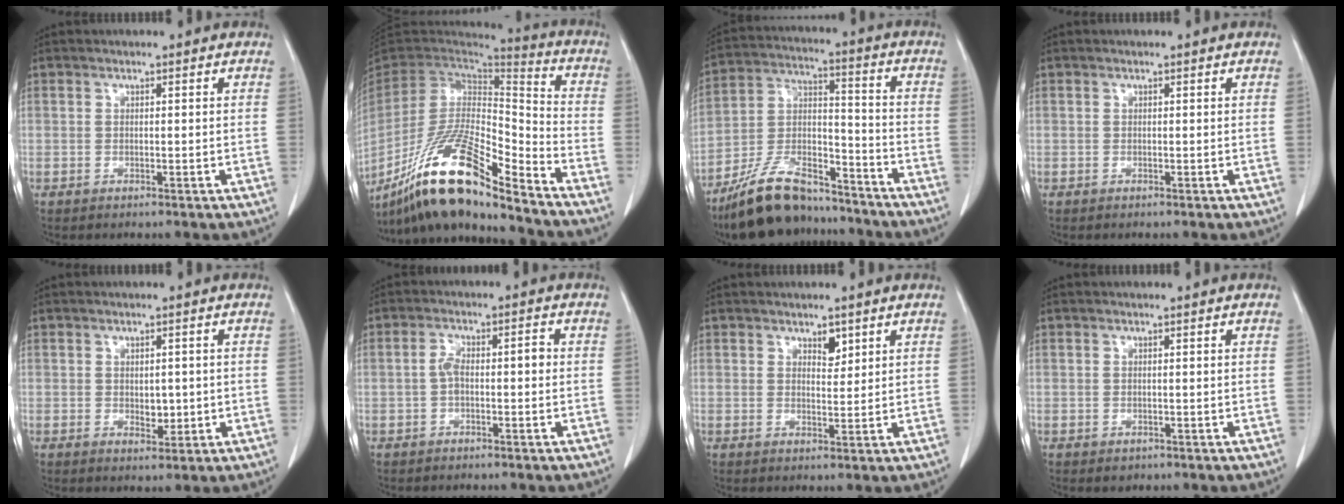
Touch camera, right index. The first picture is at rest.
{"total": 20.0, "force": [-14.5, 2.4, 13.5], "torque": [-0.277, -0.017, -0.267]}
{"total": 15.2, "force": [-12.9, 4.4, 6.7], "torque": [-0.134, 0.014, -0.231]}
{"total": 0.0}
{"total": 2.8, "force": [-0.2, 1.7, 2.3], "torque": [-0.030, -0.002, 0.004]}
{"total": 4.1, "force": [-0.4, 1.6, 3.8], "torque": [-0.071, 0.022, -0.008]}
{"total": 2.2, "force": [1.5, 1.0, 1.3], "torque": [-0.019, -0.005, 0.026]}
{"total": 0.8, "force": [-0.3, 0.6, 0.3], "torque": [-0.003, 0.002, 0.001]}